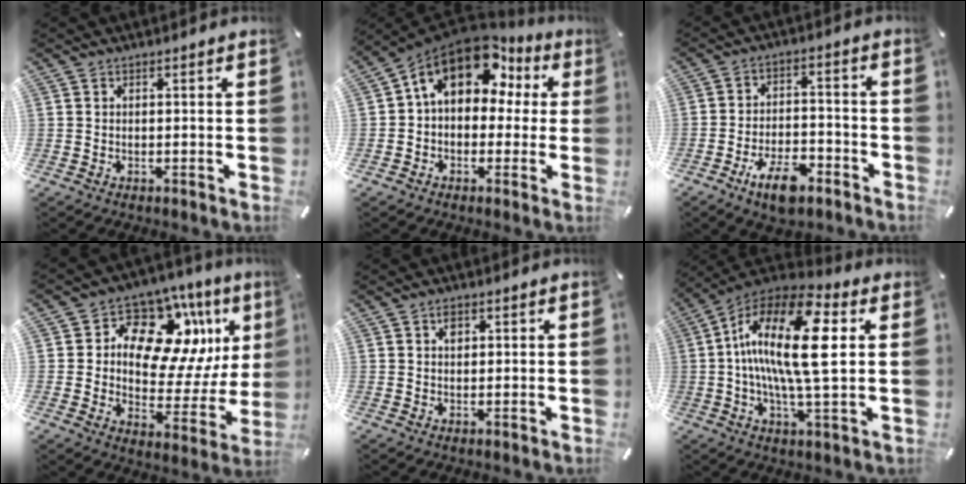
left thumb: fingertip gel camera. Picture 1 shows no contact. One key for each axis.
{"total": 15.0, "fx": 6.5, "fy": 9.9, "fz": 9.3, "tx": -0.163, "ty": -0.025, "tz": 0.115}
{"total": 10.2, "fx": -6.3, "fy": 4.8, "fz": 6.5, "tx": -0.121, "ty": 0.034, "tz": -0.111}
{"total": 16.3, "fx": 7.8, "fy": 10.9, "fz": 9.3, "tx": -0.126, "ty": -0.060, "tz": 0.138}
{"total": 1.9, "fx": 0.8, "fy": 1.2, "fz": 1.2, "tx": -0.010, "ty": -0.003, "tz": 0.010}
{"total": 21.0, "fx": 3.2, "fy": 7.0, "fz": 19.5, "tx": -0.403, "ty": -0.011, "tz": 0.043}